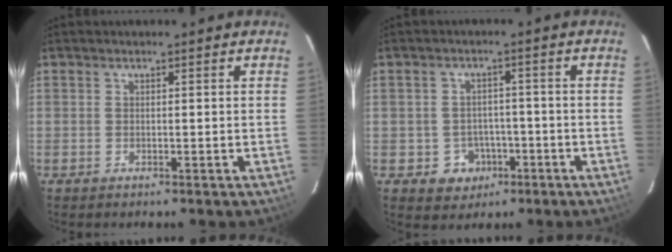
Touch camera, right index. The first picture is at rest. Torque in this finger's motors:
{"motor_torque": [-0.07, 0.01, -0.45, -0.21]}